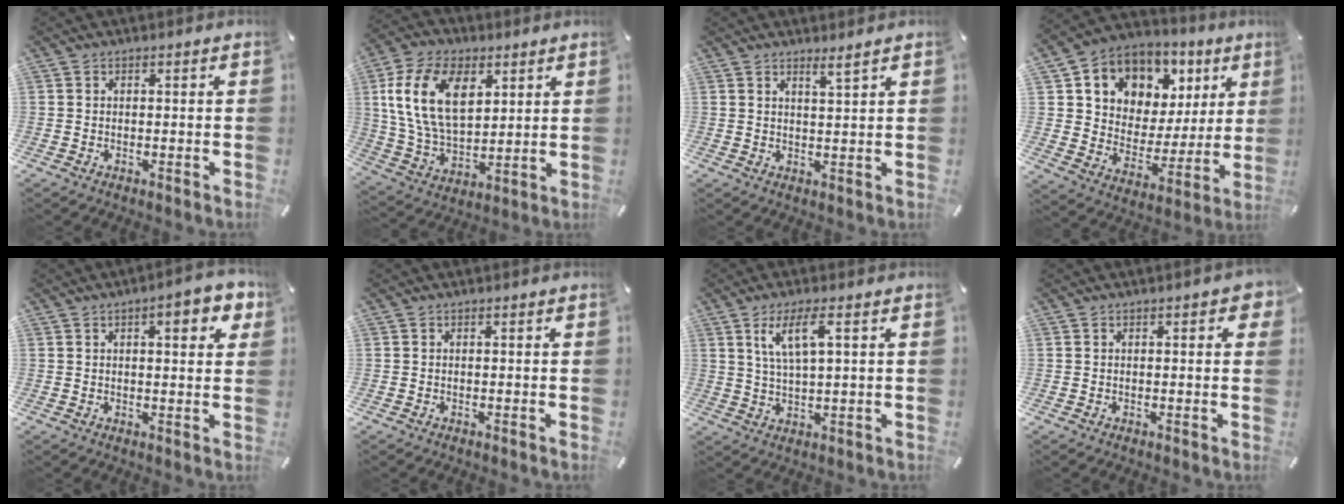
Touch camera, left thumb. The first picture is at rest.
{"total": 16.7, "force": [6.0, 10.5, 11.5], "torque": [-0.256, -0.005, 0.107]}
{"total": 2.6, "force": [2.3, -0.4, 1.2], "torque": [-0.027, -0.011, 0.042]}
{"total": 9.4, "force": [4.7, 8.1, 1.0], "torque": [-0.037, -0.050, 0.091]}
{"total": 7.0, "force": [3.2, 2.5, 5.6], "torque": [-0.073, -0.008, 0.047]}
{"total": 0.0}
{"total": 7.5, "force": [3.3, 1.8, 6.5], "torque": [-0.134, 0.005, 0.056]}
{"total": 2.6, "force": [0.6, 1.0, 2.3], "torque": [-0.022, -0.003, 0.004]}